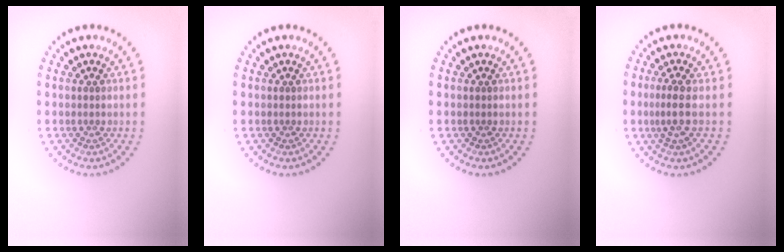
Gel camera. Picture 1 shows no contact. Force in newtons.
{"total": 0.0}
{"total": 0.0}
{"total": 2.1, "press": 1.6, "slide": 1.3}